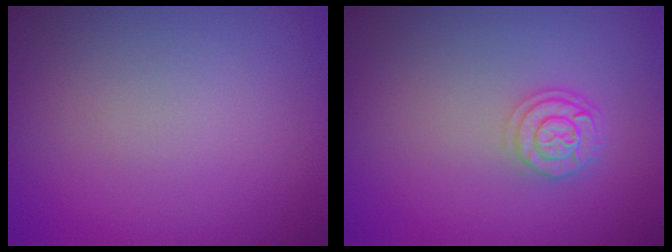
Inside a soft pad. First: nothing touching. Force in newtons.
{"total": 2.8, "press": 2.3, "slide": 1.5}